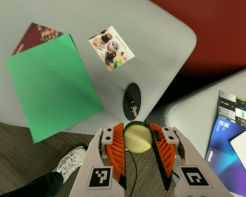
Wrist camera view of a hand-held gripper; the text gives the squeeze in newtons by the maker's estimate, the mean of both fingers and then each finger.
{"total": 11.5, "left": 11.5, "right": 11.5}